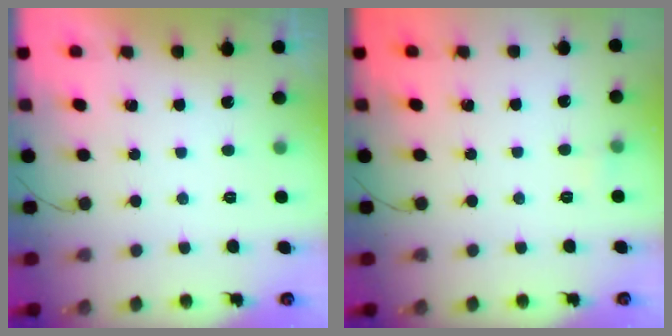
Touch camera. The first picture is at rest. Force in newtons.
{"total": 4.0, "press": 3.8, "slide": 1.0}